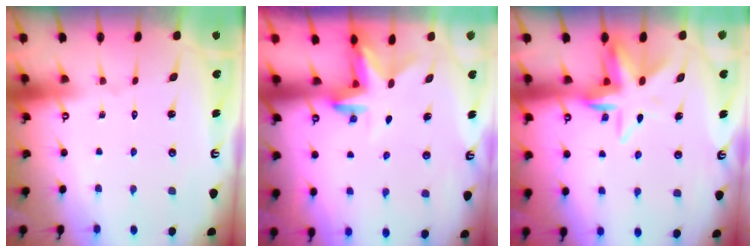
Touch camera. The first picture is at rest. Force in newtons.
{"total": 3.0, "press": 3.0, "slide": 0.3}
{"total": 7.4, "press": 7.1, "slide": 2.0}